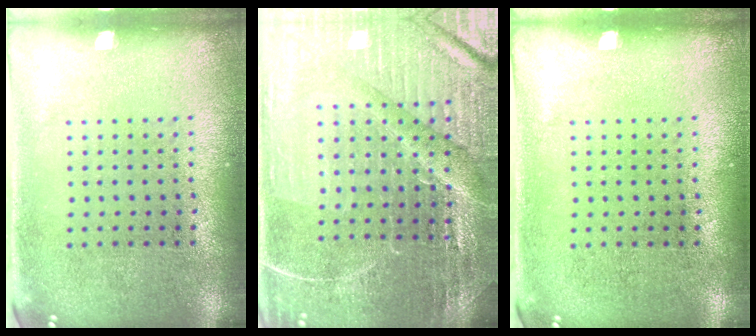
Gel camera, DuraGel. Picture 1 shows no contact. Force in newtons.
{"total": 4.3, "press": 4.2, "slide": 1.1}
{"total": 0.0}